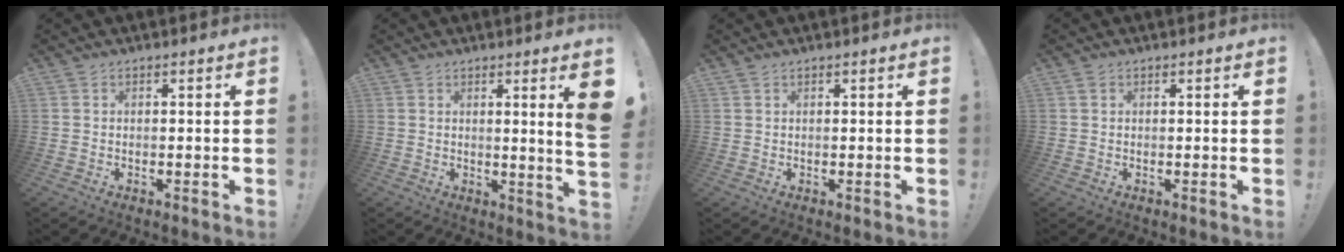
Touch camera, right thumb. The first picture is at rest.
{"total": 6.7, "force": [2.1, -0.8, 6.3], "torque": [-0.085, -0.024, 0.030]}
{"total": 0.6, "force": [0.5, 0.0, 0.3], "torque": [-0.002, -0.001, 0.008]}
{"total": 0.6, "force": [0.4, 0.4, 0.2], "torque": [0.001, 0.001, 0.007]}